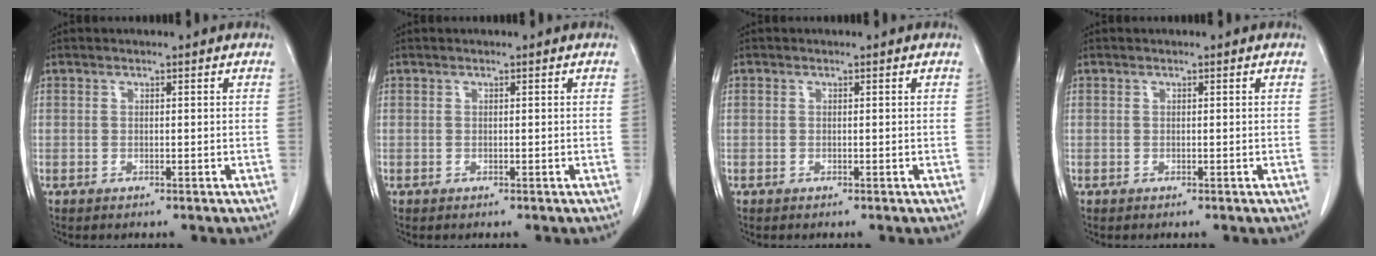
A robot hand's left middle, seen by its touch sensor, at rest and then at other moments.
{"total": 0.0}
{"total": 0.0}
{"total": 0.0}